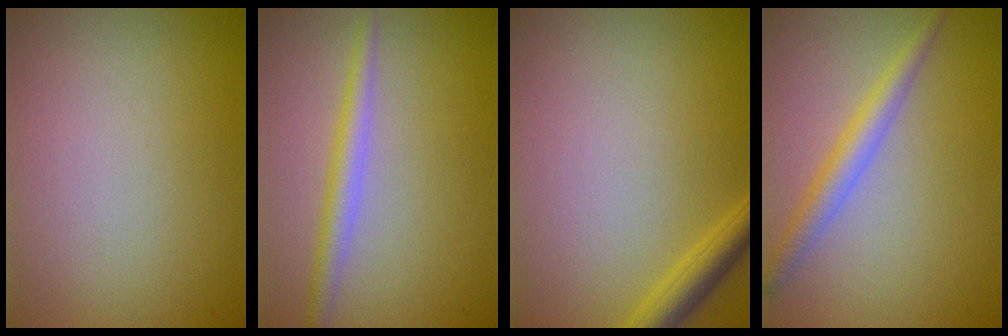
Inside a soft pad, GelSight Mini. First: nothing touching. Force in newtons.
{"total": 2.3, "press": 2.3, "slide": 0.1}
{"total": 2.4, "press": 2.4, "slide": 0.2}
{"total": 2.7, "press": 2.7, "slide": 0.2}